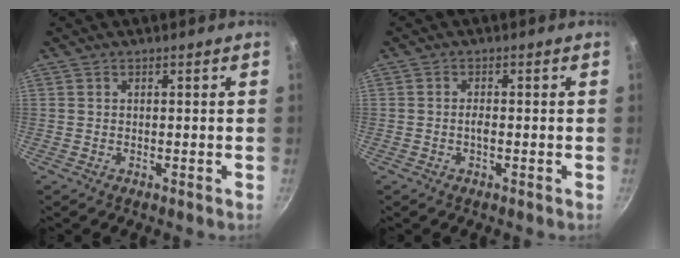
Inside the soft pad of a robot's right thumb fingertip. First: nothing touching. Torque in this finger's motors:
{"motor_torque": [-0.34, 0.17, 0.12, 0.24, 0.01]}